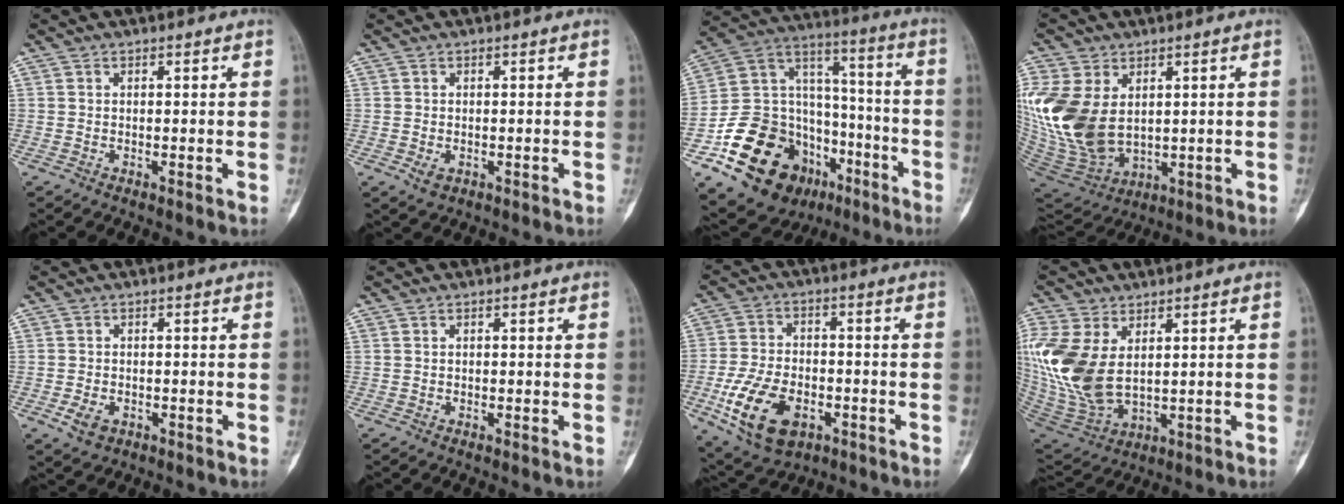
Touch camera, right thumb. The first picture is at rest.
{"total": 1.9, "force": [-0.6, 1.3, 1.2], "torque": [-0.016, 0.001, -0.004]}
{"total": 26.5, "force": [-12.9, 18.0, 14.7], "torque": [-0.237, 0.106, -0.202]}
{"total": 17.9, "force": [2.6, 12.2, 12.8], "torque": [-0.282, -0.019, 0.075]}
{"total": 3.5, "force": [-1.4, 2.4, 2.1], "torque": [-0.036, 0.002, -0.019]}
{"total": 0.0}
{"total": 14.8, "force": [-5.5, 9.0, 10.4], "torque": [-0.186, 0.015, -0.089]}
{"total": 18.1, "force": [2.8, 11.2, 13.9], "torque": [-0.325, -0.020, 0.072]}